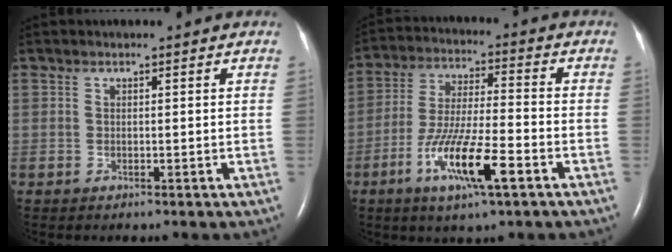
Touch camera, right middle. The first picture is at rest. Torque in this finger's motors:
{"motor_torque": [1.27, -0.87, 0.40, 0.16]}